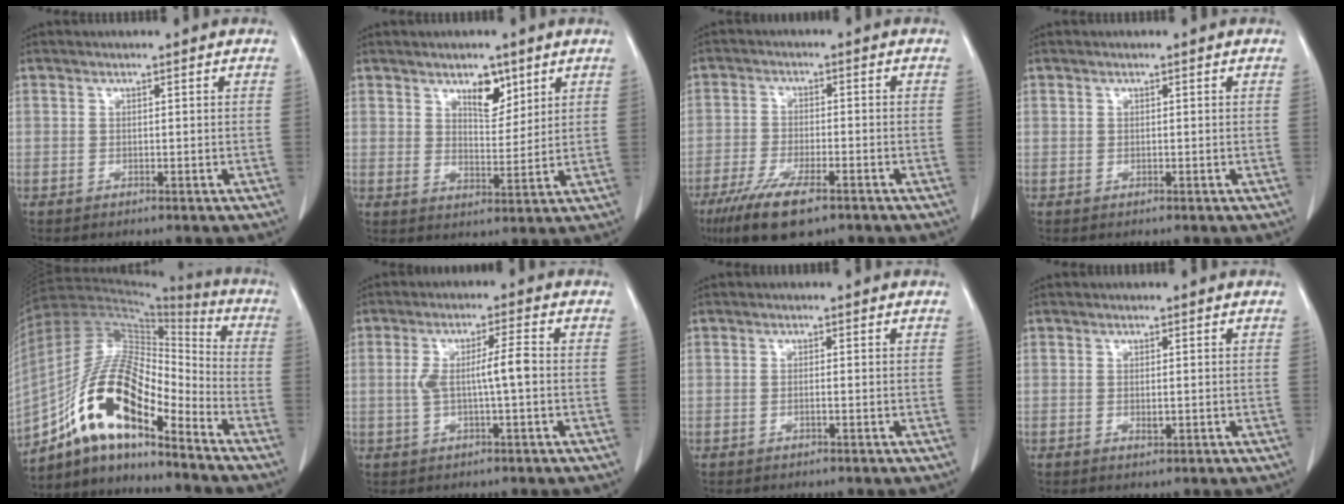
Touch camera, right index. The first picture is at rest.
{"total": 5.1, "force": [3.3, 2.2, 3.2], "torque": [-0.049, -0.006, 0.056]}
{"total": 9.6, "force": [-6.3, 2.4, 6.8], "torque": [-0.126, -0.018, -0.105]}
{"total": 0.0}
{"total": 16.7, "force": [-10.3, 4.3, 12.4], "torque": [-0.242, 0.029, -0.182]}
{"total": 5.4, "force": [-0.1, 0.4, 5.4], "torque": [-0.101, 0.012, 0.003]}
{"total": 0.5, "force": [-0.1, 0.0, 0.5], "torque": [-0.006, 0.001, 0.001]}
{"total": 1.0, "force": [0.0, 0.4, 1.0], "torque": [-0.016, -0.002, 0.004]}